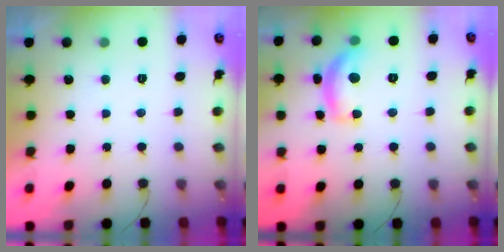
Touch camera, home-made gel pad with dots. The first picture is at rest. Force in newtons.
{"total": 12.7, "press": 12.6, "slide": 0.8}